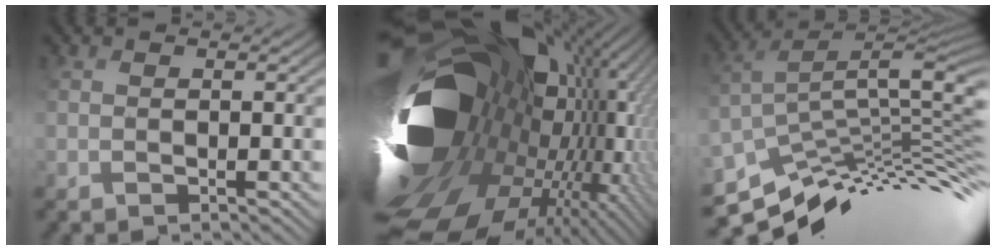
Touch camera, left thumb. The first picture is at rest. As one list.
[{"total": 19.9, "force": [-0.8, 13.1, 15.0], "torque": [-0.308, -0.075, 0.026]}, {"total": 9.1, "force": [-3.9, 2.6, 7.8], "torque": [-0.148, 0.010, -0.056]}]